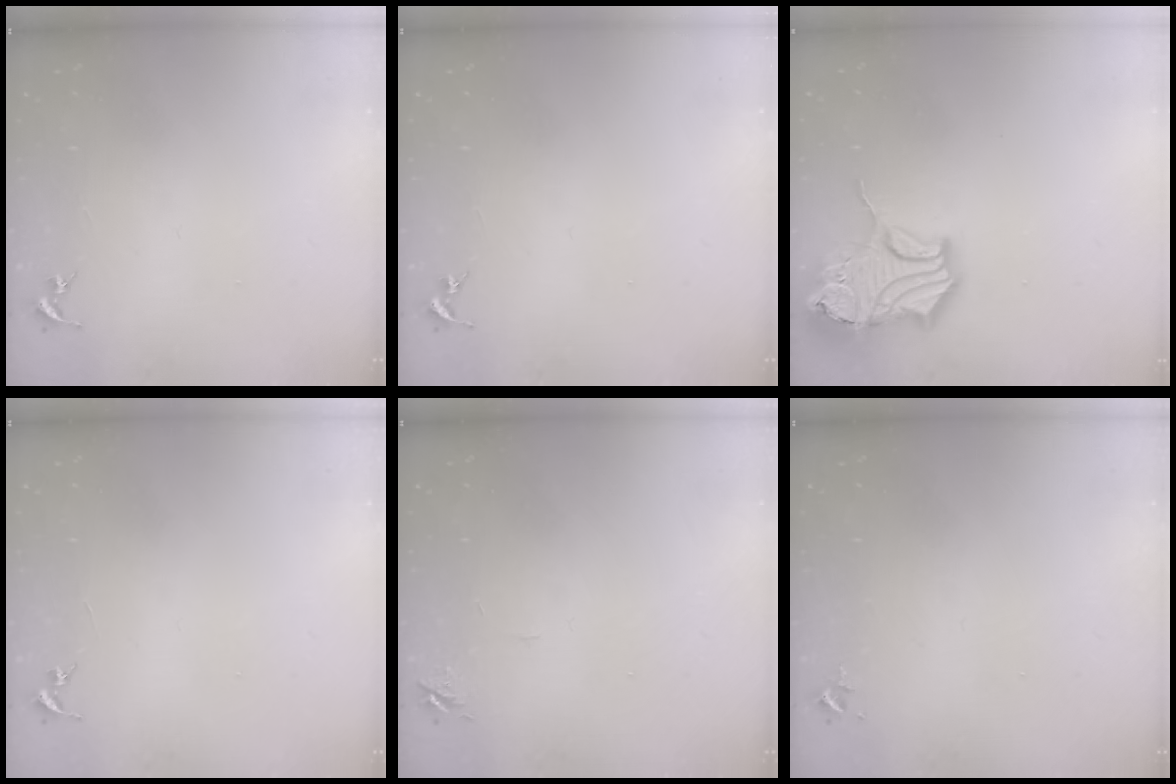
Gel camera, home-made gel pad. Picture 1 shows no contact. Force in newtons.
{"total": 0.0}
{"total": 19.8, "press": 19.6, "slide": 2.6}
{"total": 0.0}
{"total": 5.8, "press": 5.8, "slide": 0.7}
{"total": 2.4, "press": 2.4, "slide": 0.3}